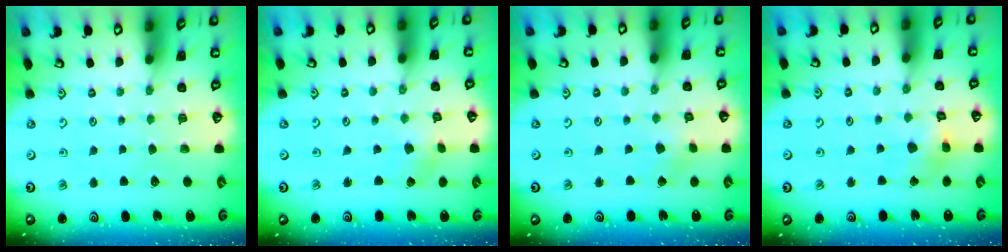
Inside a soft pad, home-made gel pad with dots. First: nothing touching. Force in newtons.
{"total": 1.2, "press": 1.2, "slide": 0.1}
{"total": 2.2, "press": 2.2, "slide": 0.1}
{"total": 5.2, "press": 5.2, "slide": 0.5}